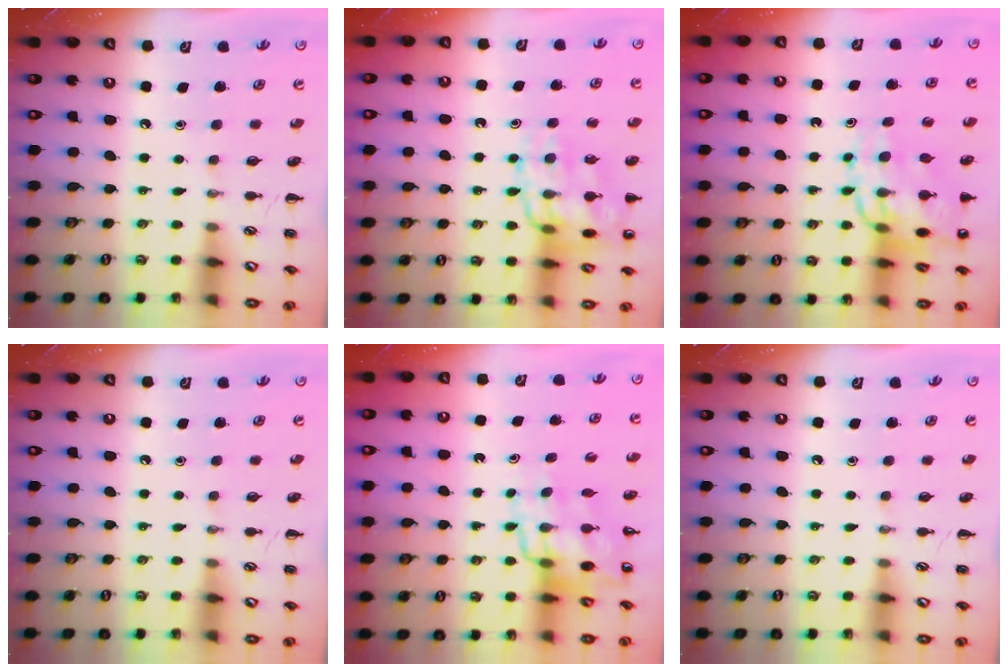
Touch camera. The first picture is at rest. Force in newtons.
{"total": 15.2, "press": 15.1, "slide": 0.5}
{"total": 14.5, "press": 14.1, "slide": 3.4}
{"total": 0.0}
{"total": 12.3, "press": 11.8, "slide": 3.5}
{"total": 0.0}